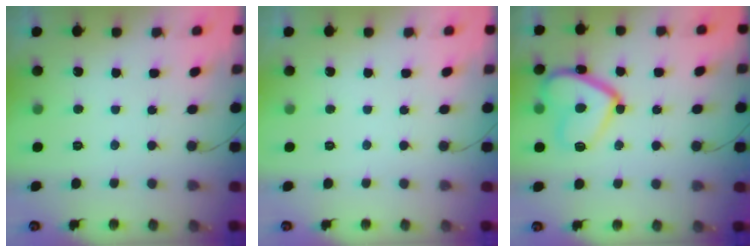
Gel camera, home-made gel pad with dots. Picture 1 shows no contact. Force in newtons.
{"total": 0.0}
{"total": 15.3, "press": 15.3, "slide": 1.2}